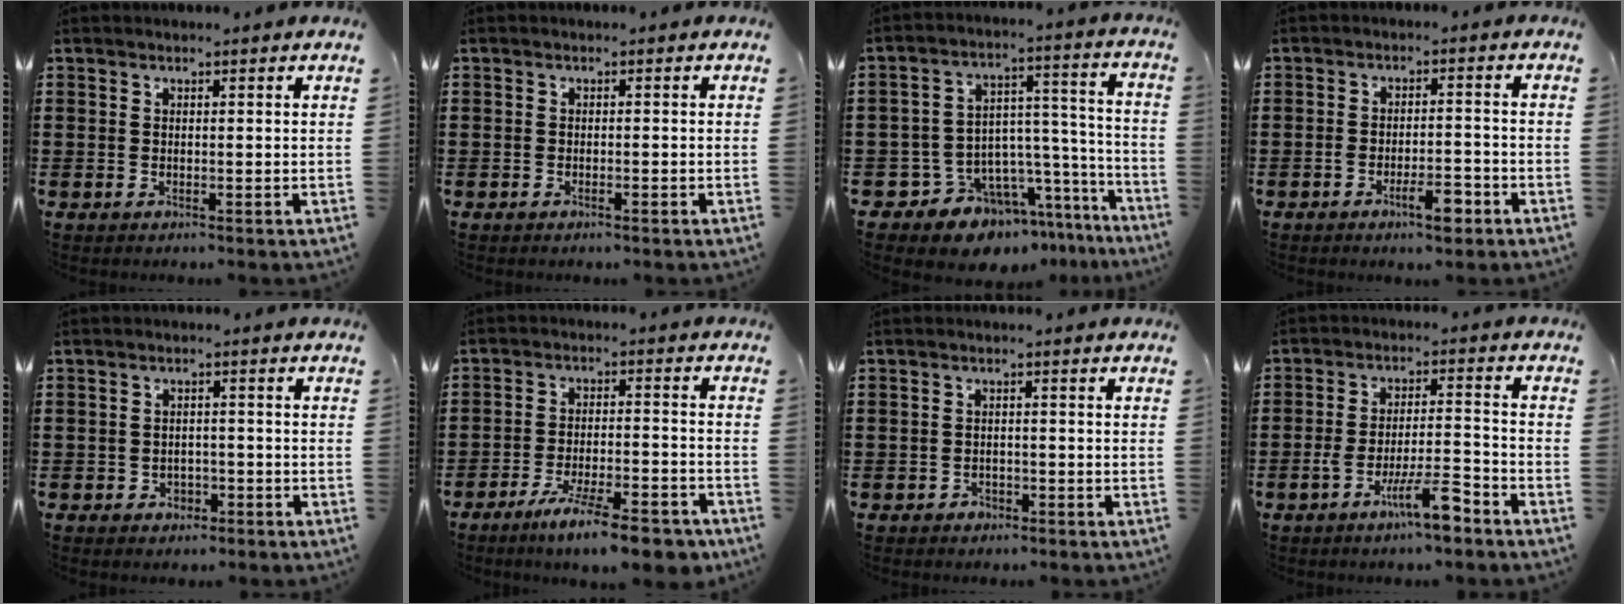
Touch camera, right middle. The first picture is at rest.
{"total": 0.6, "force": [-0.4, 0.1, 0.5], "torque": [-0.011, -0.003, -0.007]}
{"total": 9.3, "force": [-7.7, 4.9, 1.7], "torque": [-0.055, 0.007, -0.141]}
{"total": 4.9, "force": [-3.0, 1.5, 3.6], "torque": [-0.061, 0.007, -0.056]}
{"total": 1.7, "force": [-1.3, 1.1, 0.3], "torque": [-0.014, -0.002, -0.029]}
{"total": 9.9, "force": [-7.8, 1.3, 6.0], "torque": [-0.096, 0.011, -0.140]}
{"total": 1.3, "force": [-1.1, 0.7, 0.0], "torque": [-0.007, -0.001, -0.025]}
{"total": 8.5, "force": [-5.1, 1.8, 6.6], "torque": [-0.127, 0.003, -0.095]}